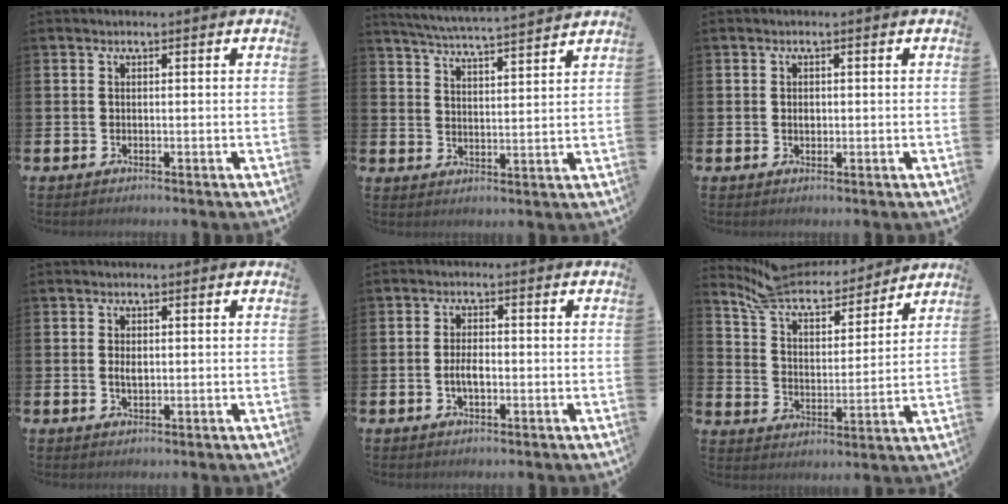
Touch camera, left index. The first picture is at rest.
{"total": 5.4, "force": [5.3, -0.5, 1.0], "torque": [-0.043, -0.037, 0.092]}
{"total": 0.9, "force": [0.1, 0.7, 0.6], "torque": [-0.003, 0.001, -0.002]}
{"total": 1.5, "force": [0.2, 0.8, 1.3], "torque": [-0.015, 0.000, 0.000]}
{"total": 2.8, "force": [-0.5, 1.3, 2.4], "torque": [-0.035, -0.002, -0.013]}
{"total": 8.6, "force": [8.0, 2.5, 1.9], "torque": [-0.075, -0.063, 0.140]}